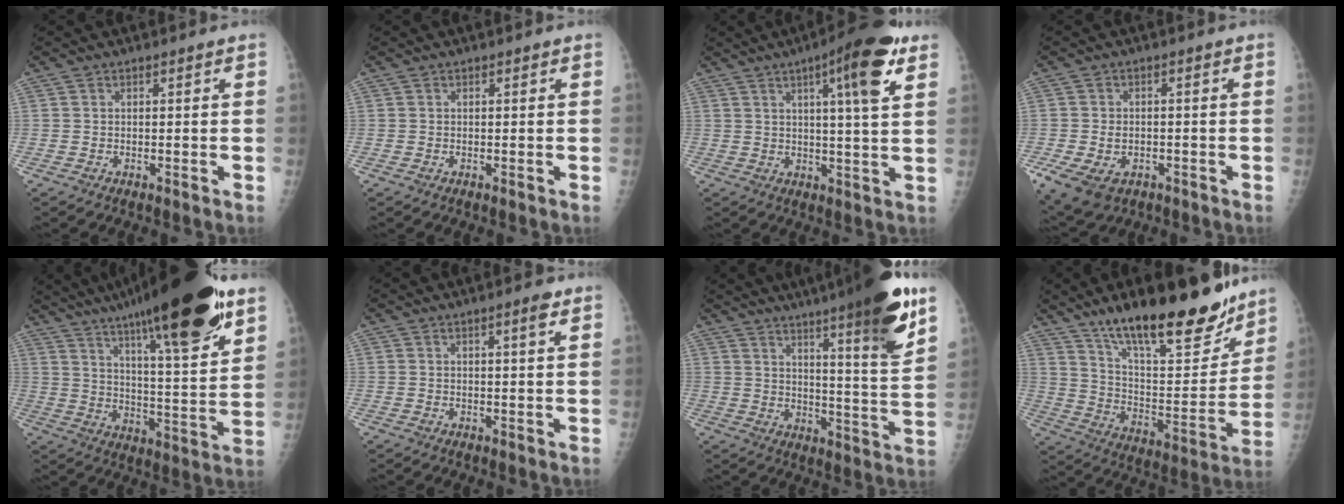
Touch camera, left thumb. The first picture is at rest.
{"total": 0.0}
{"total": 12.5, "force": [6.0, 2.1, 10.8], "torque": [-0.147, -0.018, 0.077]}
{"total": 10.9, "force": [-4.2, 8.0, 6.2], "torque": [-0.146, 0.008, -0.055]}
{"total": 28.1, "force": [18.3, 5.0, 20.7], "torque": [-0.309, -0.049, 0.285]}
{"total": 2.4, "force": [1.3, 0.2, 2.0], "torque": [-0.031, -0.005, 0.018]}
{"total": 19.8, "force": [12.5, 2.0, 15.2], "torque": [-0.199, -0.058, 0.178]}
{"total": 25.9, "force": [18.6, 7.7, 16.4], "torque": [-0.214, -0.086, 0.301]}